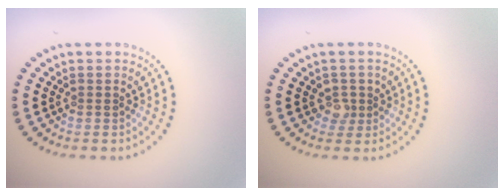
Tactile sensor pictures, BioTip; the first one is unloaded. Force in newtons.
{"total": 1.7, "press": 1.4, "slide": 1.0}